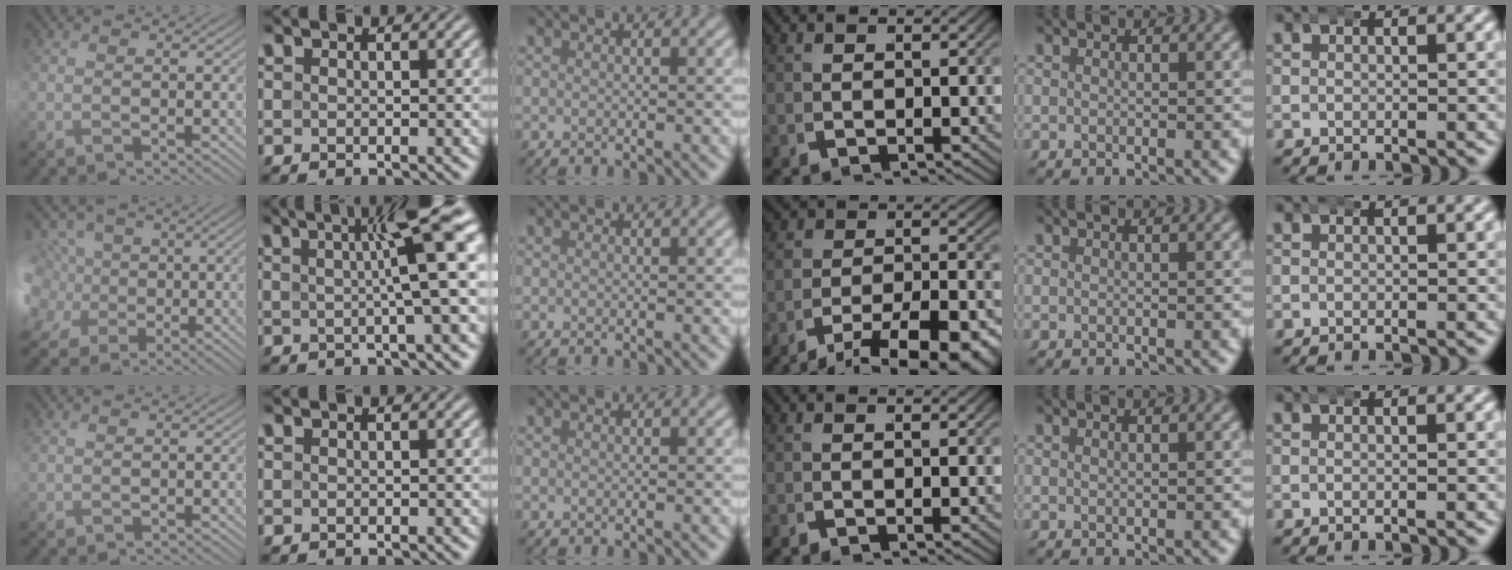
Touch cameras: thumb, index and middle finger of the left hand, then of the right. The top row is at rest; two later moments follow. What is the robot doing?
{"motion": "wrap", "object": "bandana"}